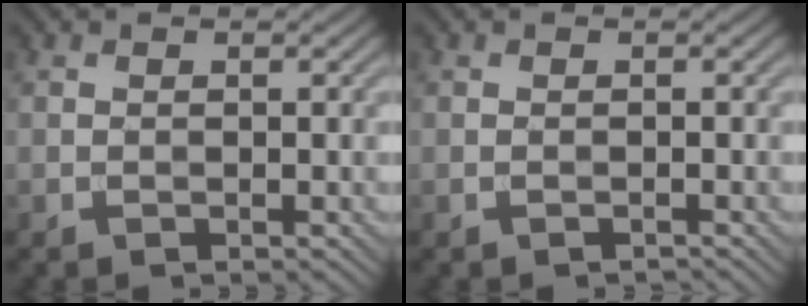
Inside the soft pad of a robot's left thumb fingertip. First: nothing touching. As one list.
[{"total": 0.5, "force": [-0.5, 0.1, 0.2], "torque": [-0.002, -0.001, -0.009]}]